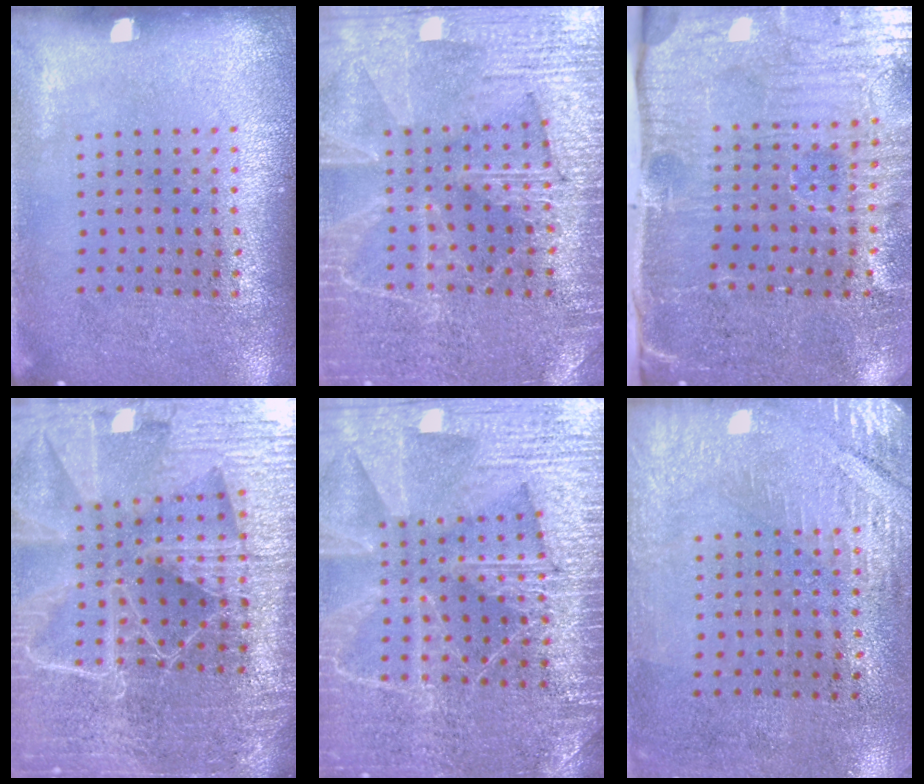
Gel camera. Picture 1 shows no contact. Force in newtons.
{"total": 3.8, "press": 3.7, "slide": 1.0}
{"total": 5.3, "press": 4.4, "slide": 2.9}
{"total": 6.3, "press": 5.5, "slide": 3.1}
{"total": 6.6, "press": 6.5, "slide": 0.9}
{"total": 2.8, "press": 2.4, "slide": 1.4}